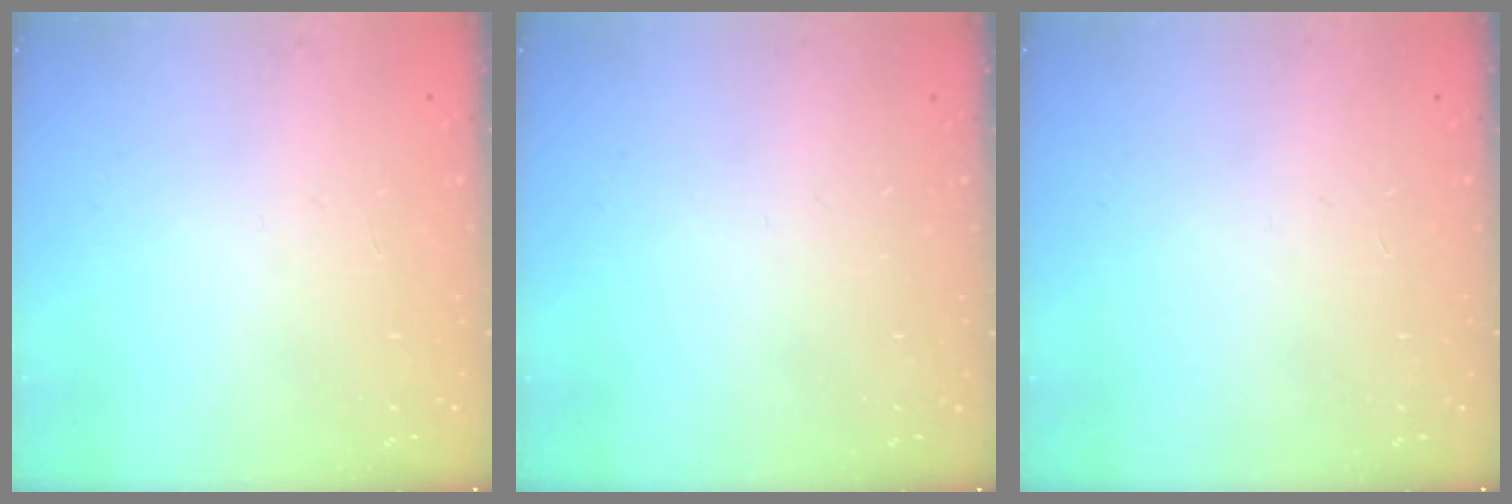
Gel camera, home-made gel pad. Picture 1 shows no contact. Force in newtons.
{"total": 0.0}
{"total": 0.0}